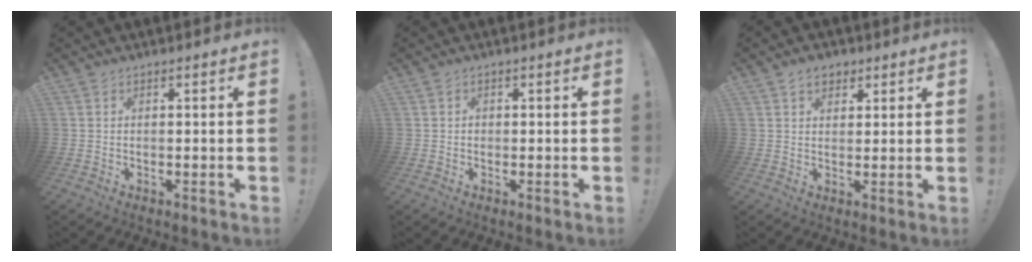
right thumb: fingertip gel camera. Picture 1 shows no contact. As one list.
[{"total": 0.8, "force": [-0.2, 0.8, 0.2], "torque": [-0.011, 0.005, -0.002]}, {"total": 4.9, "force": [2.8, 3.4, 2.0], "torque": [-0.020, -0.008, 0.048]}]